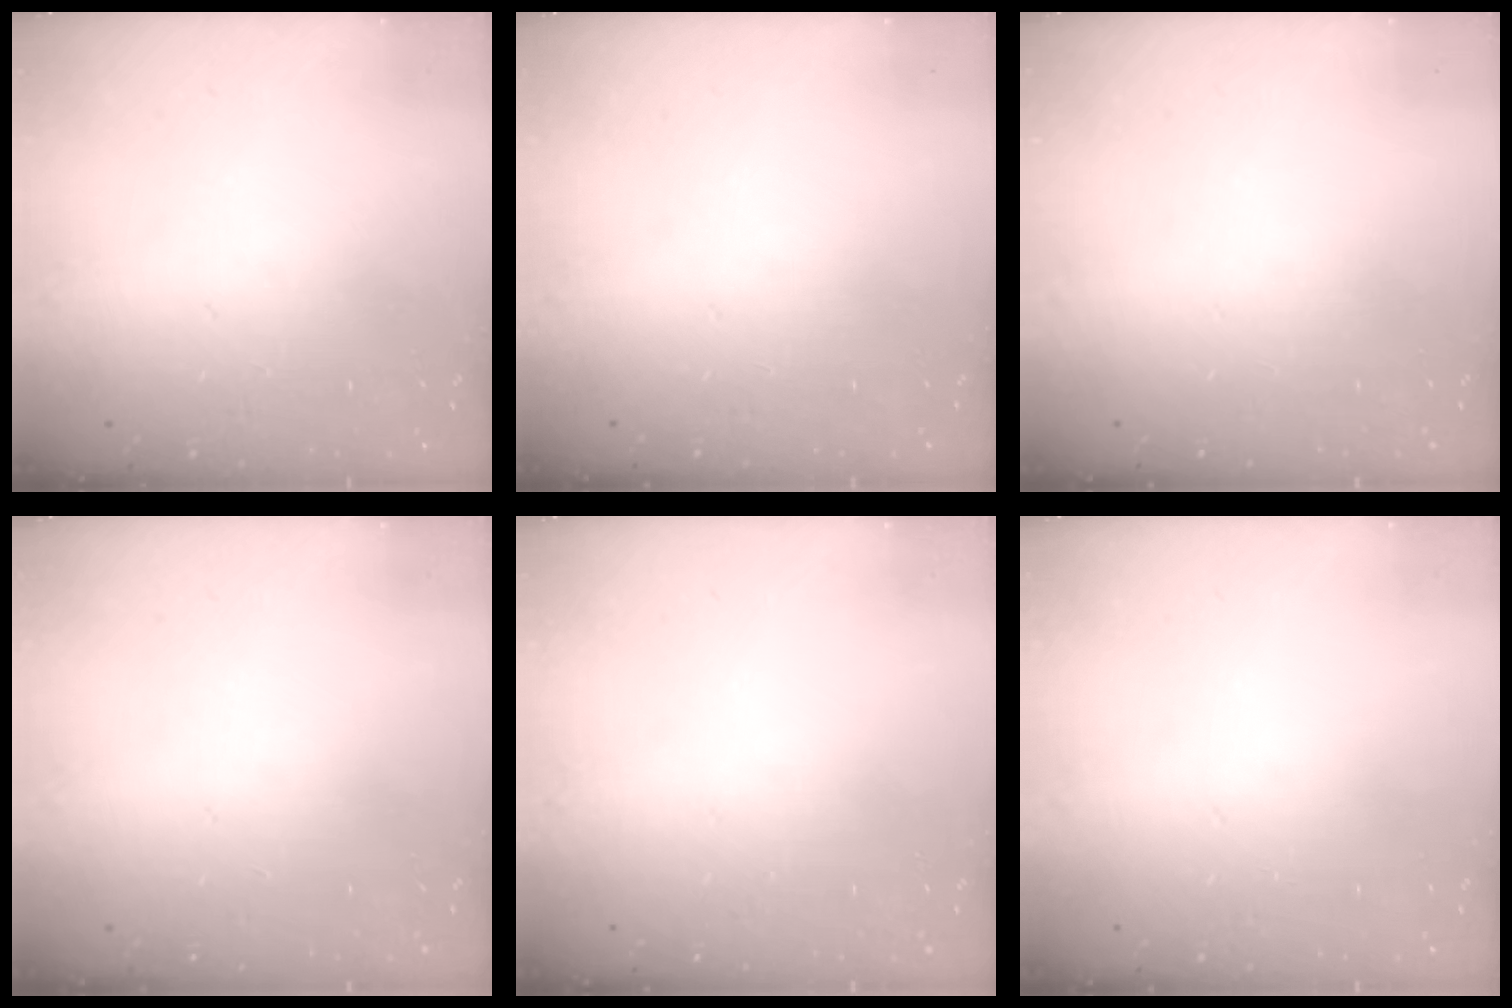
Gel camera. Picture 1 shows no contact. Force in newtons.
{"total": 0.0}
{"total": 0.0}
{"total": 0.0}
{"total": 0.0}
{"total": 0.0}